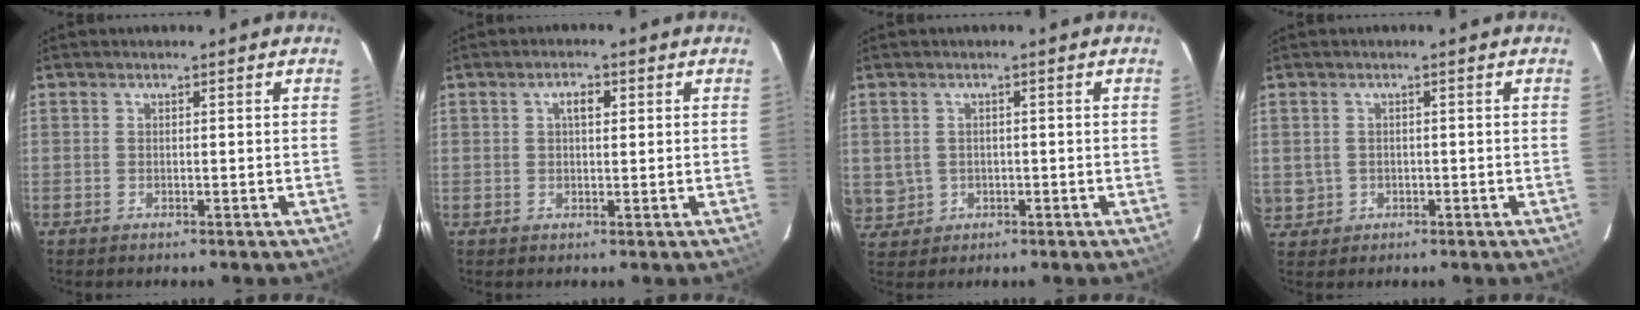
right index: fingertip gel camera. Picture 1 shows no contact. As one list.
[{"total": 2.6, "force": [0.8, 1.3, 2.1], "torque": [-0.034, 0.010, 0.013]}, {"total": 6.2, "force": [-0.1, 5.9, 2.1], "torque": [-0.060, 0.005, 0.020]}, {"total": 4.5, "force": [-0.1, 4.2, 1.4], "torque": [-0.035, 0.003, 0.012]}]